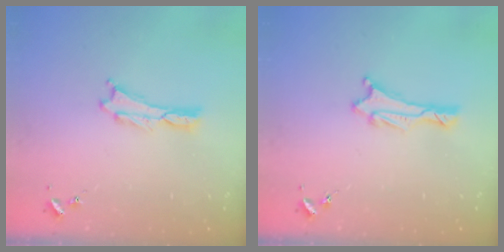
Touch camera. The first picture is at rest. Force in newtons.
{"total": 1.5, "press": 1.5, "slide": 0.2}